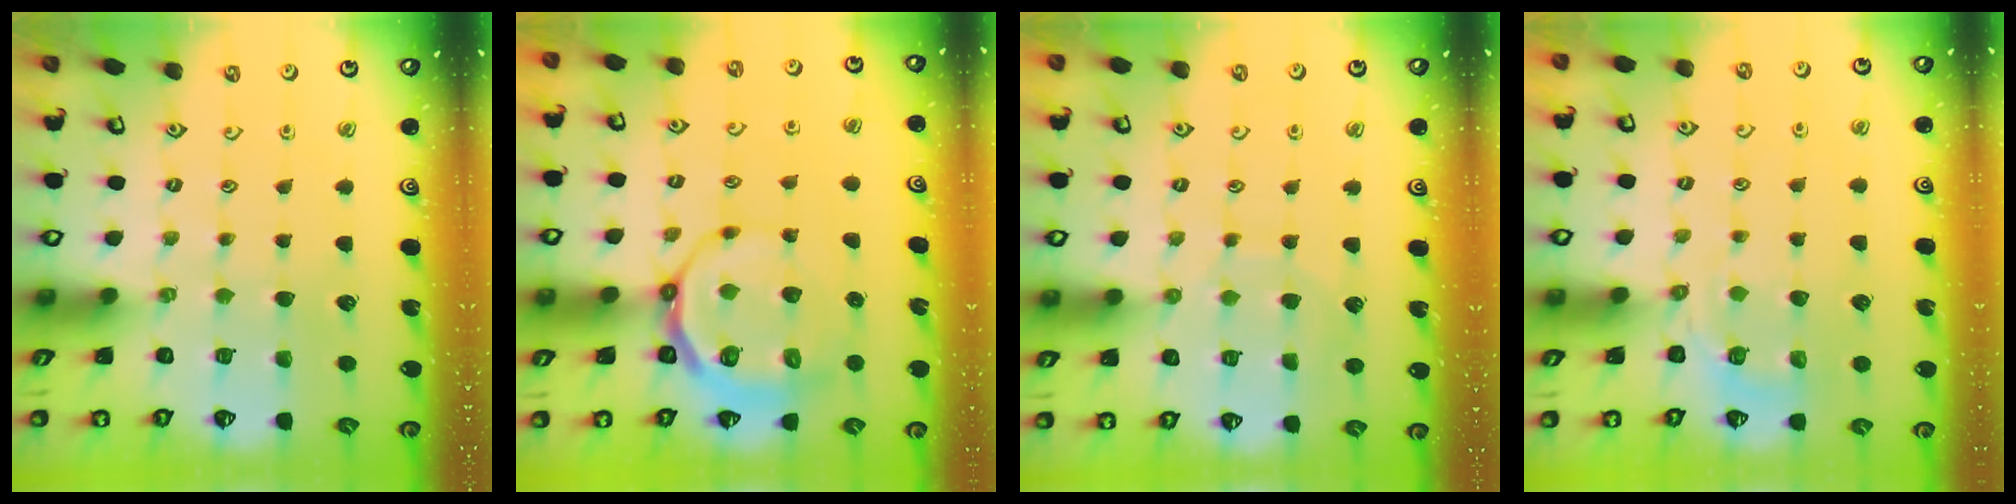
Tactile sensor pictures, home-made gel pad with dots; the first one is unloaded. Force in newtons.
{"total": 8.7, "press": 8.1, "slide": 3.1}
{"total": 4.0, "press": 4.0, "slide": 0.4}
{"total": 3.9, "press": 3.1, "slide": 2.3}